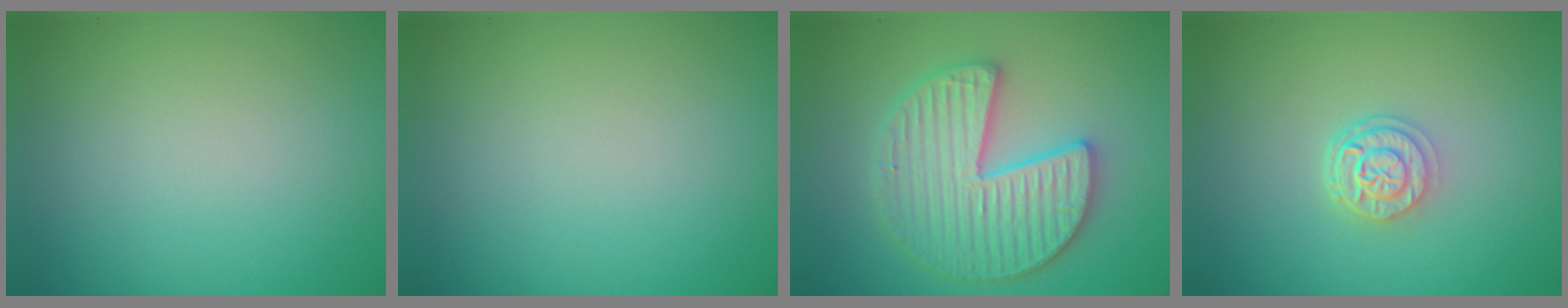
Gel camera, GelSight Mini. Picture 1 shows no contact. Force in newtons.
{"total": 0.0}
{"total": 6.1, "press": 6.0, "slide": 1.0}
{"total": 2.7, "press": 2.2, "slide": 1.5}